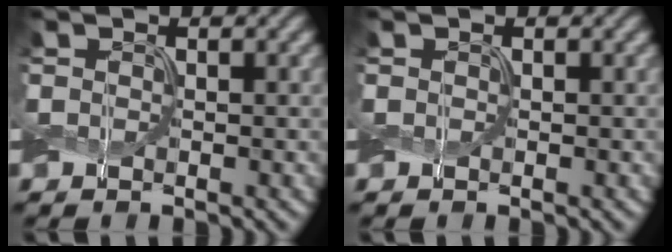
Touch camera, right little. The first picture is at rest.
{"total": 0.0}